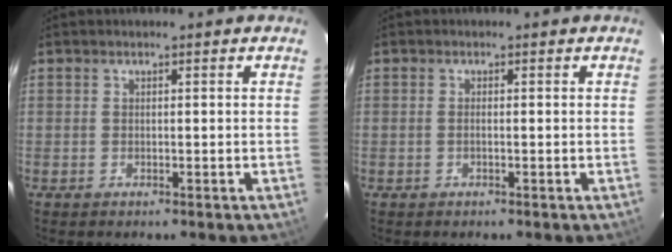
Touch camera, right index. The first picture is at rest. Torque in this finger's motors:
{"motor_torque": [-0.16, 0.09, 0.03, 0.00]}